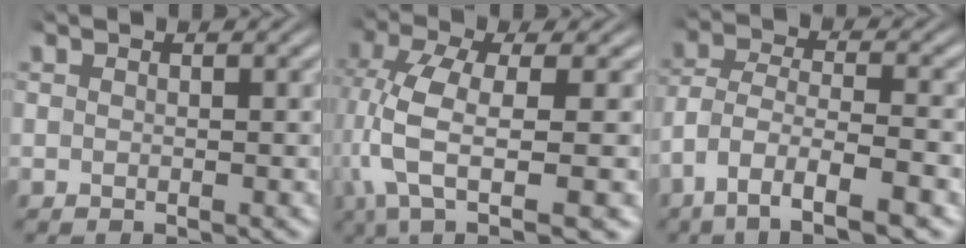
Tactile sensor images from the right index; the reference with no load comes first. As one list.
[{"total": 8.9, "force": [-2.9, 4.2, 7.2], "torque": [-0.178, -0.045, -0.023]}, {"total": 7.3, "force": [-3.5, 4.0, 5.0], "torque": [-0.109, -0.043, -0.040]}]